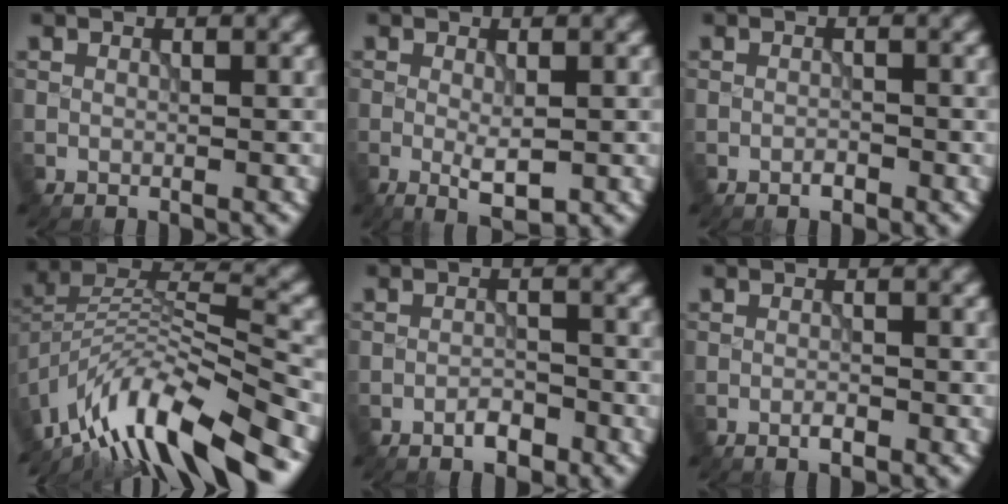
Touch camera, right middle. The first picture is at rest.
{"total": 2.6, "force": [-0.5, 0.7, 2.4], "torque": [-0.047, -0.008, -0.006]}
{"total": 0.8, "force": [-0.6, 0.3, 0.5], "torque": [-0.007, 0.001, -0.011]}
{"total": 13.3, "force": [-9.2, 3.9, 8.8], "torque": [-0.167, 0.022, -0.166]}
{"total": 1.9, "force": [-1.3, 0.7, 1.2], "torque": [-0.016, 0.004, -0.024]}
{"total": 1.1, "force": [-0.7, 0.3, 0.8], "torque": [-0.015, 0.000, -0.012]}